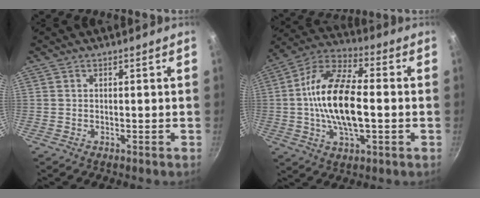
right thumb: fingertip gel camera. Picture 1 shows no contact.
{"total": 17.6, "force": [-0.9, 8.2, 15.6], "torque": [-0.281, 0.028, -0.030]}